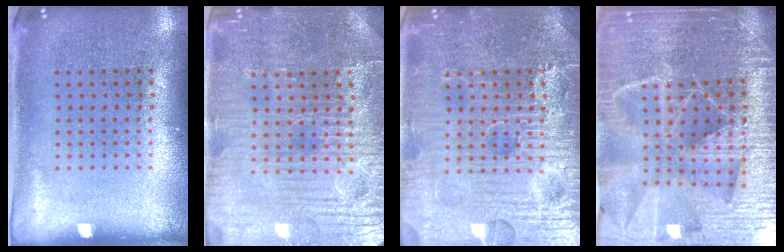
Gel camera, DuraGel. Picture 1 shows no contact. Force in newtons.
{"total": 4.8, "press": 4.6, "slide": 1.3}
{"total": 7.9, "press": 7.9, "slide": 0.9}
{"total": 6.4, "press": 5.5, "slide": 3.2}